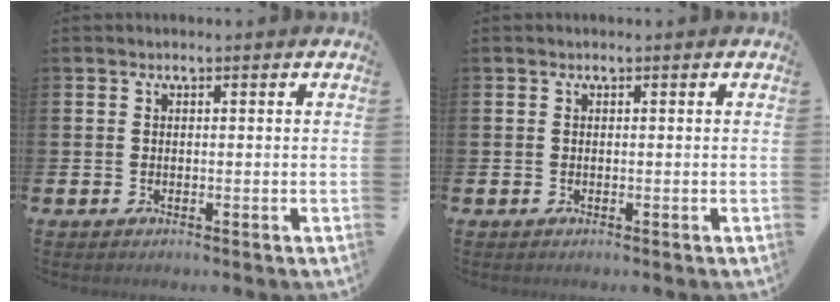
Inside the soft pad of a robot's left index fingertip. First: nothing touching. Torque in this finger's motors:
{"motor_torque": [-0.09, 0.08, 0.00, -0.01]}